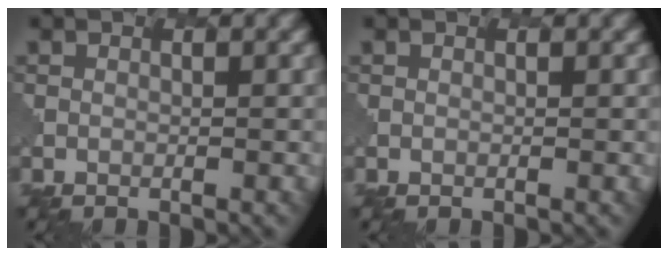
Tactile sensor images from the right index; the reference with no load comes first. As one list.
[{"total": 0.0}]